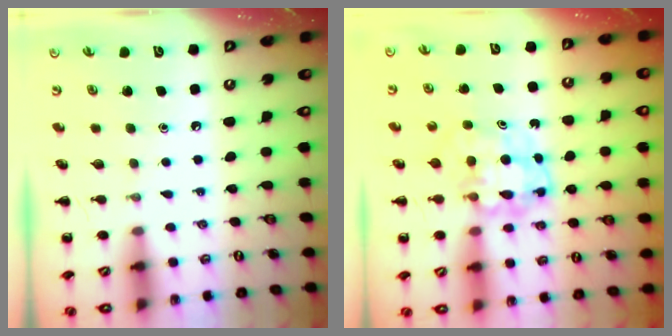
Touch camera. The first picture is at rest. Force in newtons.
{"total": 5.0, "press": 5.0, "slide": 0.8}